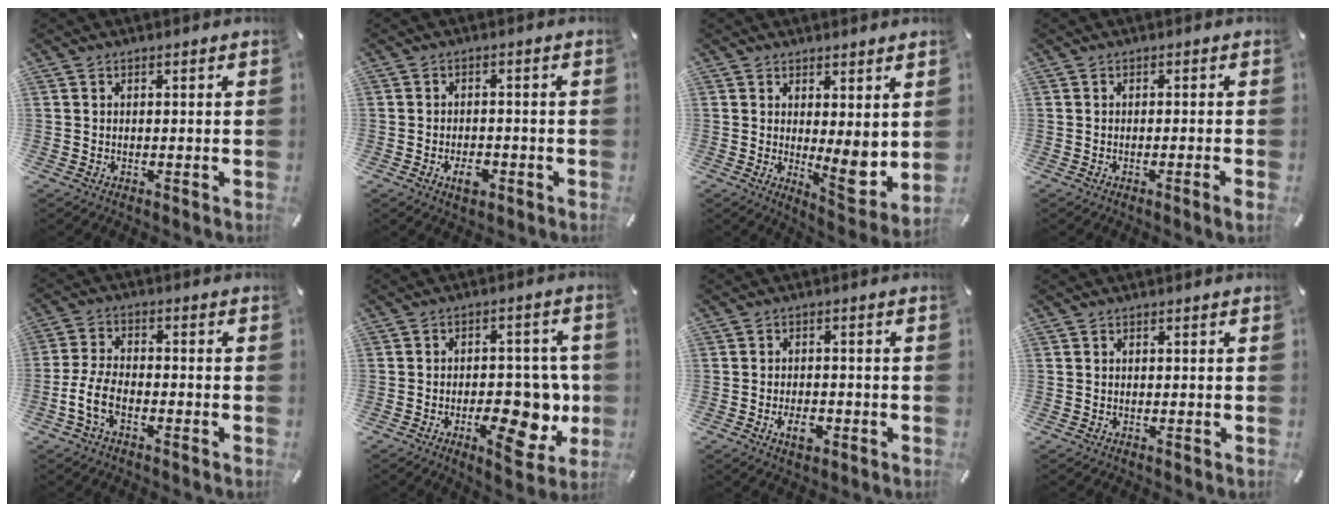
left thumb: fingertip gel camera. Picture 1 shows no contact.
{"total": 4.2, "force": [-1.9, 2.4, 2.8], "torque": [-0.058, 0.004, -0.035]}
{"total": 7.1, "force": [1.1, 2.5, 6.5], "torque": [-0.073, -0.036, 0.027]}
{"total": 2.1, "force": [-0.7, 0.0, 2.0], "torque": [-0.031, -0.006, -0.012]}
{"total": 7.1, "force": [-3.3, 3.8, 5.0], "torque": [-0.112, 0.006, -0.062]}
{"total": 15.8, "force": [-3.6, 8.4, 12.9], "torque": [-0.161, 0.001, -0.045]}
{"total": 4.7, "force": [-2.0, 2.8, 3.1], "torque": [-0.063, 0.005, -0.036]}
{"total": 0.0}